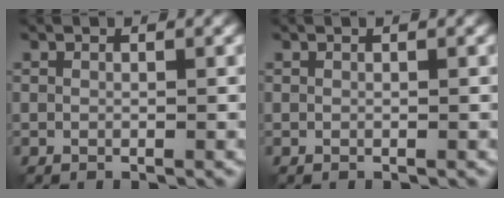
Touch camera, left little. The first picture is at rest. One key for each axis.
{"total": 0.0}